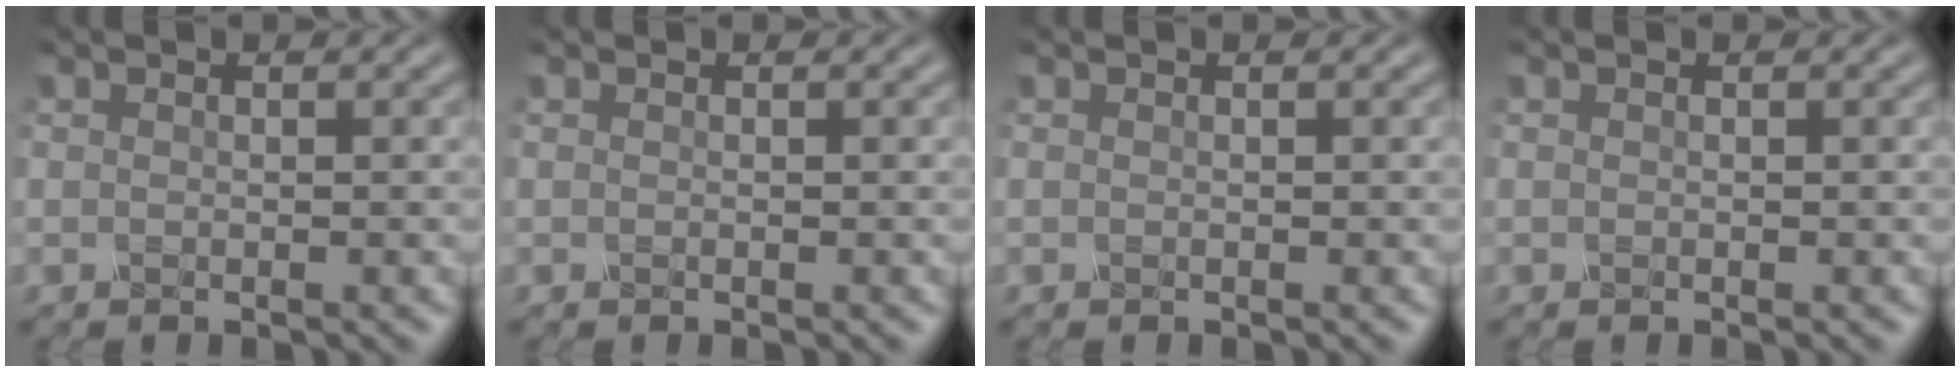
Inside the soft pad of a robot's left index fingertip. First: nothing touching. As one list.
[{"total": 0.0}, {"total": 0.0}, {"total": 0.0}]